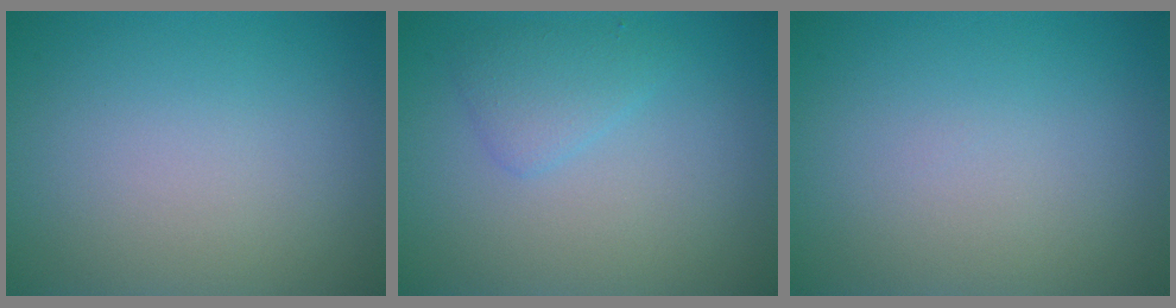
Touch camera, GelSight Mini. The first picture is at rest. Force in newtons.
{"total": 1.9, "press": 1.9, "slide": 0.0}
{"total": 0.0}